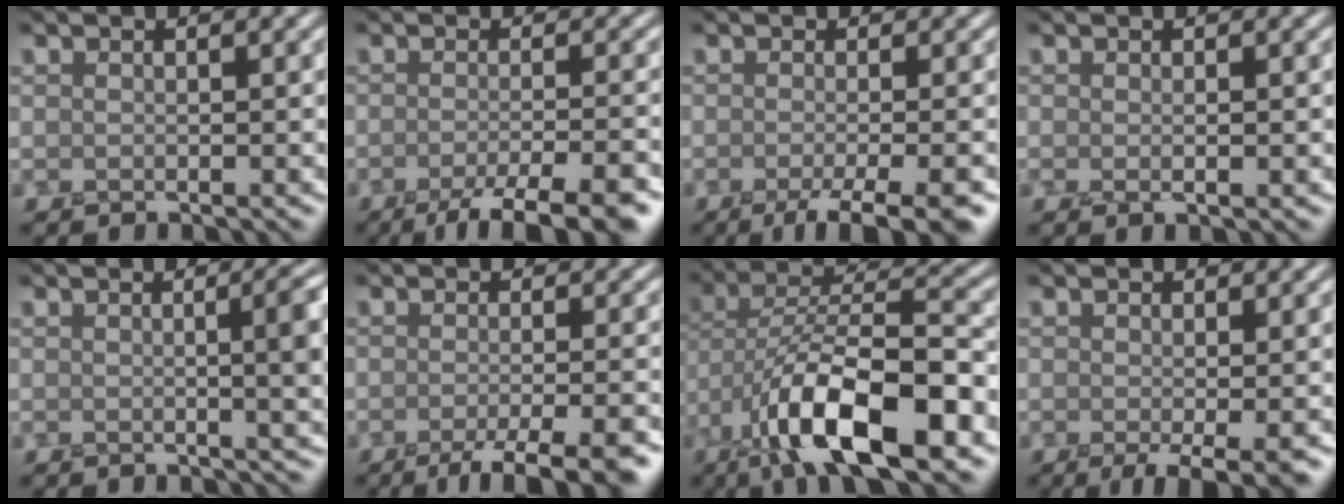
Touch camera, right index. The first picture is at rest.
{"total": 6.3, "force": [-4.2, 1.3, 4.5], "torque": [-0.054, -0.004, -0.066]}
{"total": 5.1, "force": [-2.6, 1.1, 4.2], "torque": [-0.046, -0.004, -0.043]}
{"total": 0.8, "force": [-0.1, 0.1, 0.8], "torque": [-0.013, -0.004, -0.002]}
{"total": 5.2, "force": [0.4, 1.7, 4.9], "torque": [-0.037, 0.012, 0.003]}
{"total": 5.5, "force": [-3.4, 1.1, 4.2], "torque": [-0.044, -0.003, -0.054]}
{"total": 11.7, "force": [-5.7, 4.2, 9.3], "torque": [-0.166, 0.005, -0.105]}
{"total": 2.5, "force": [-0.8, 0.3, 2.3], "torque": [-0.033, -0.011, -0.011]}